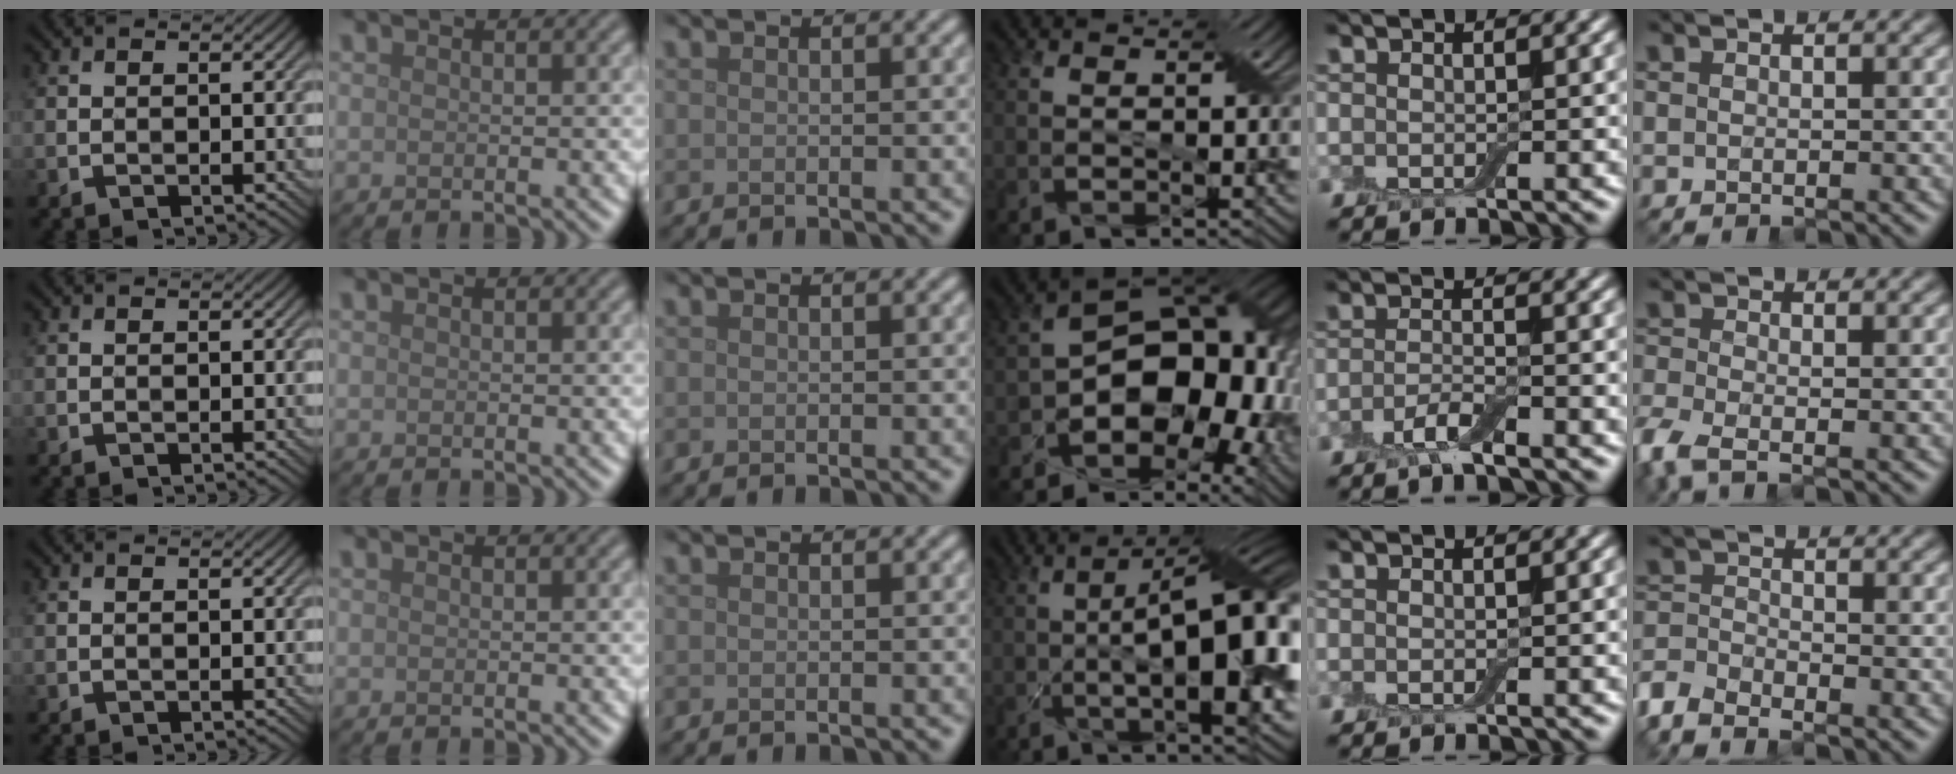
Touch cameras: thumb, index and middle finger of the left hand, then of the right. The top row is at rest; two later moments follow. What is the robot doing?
{"motion": "pour", "object": "bowl"}